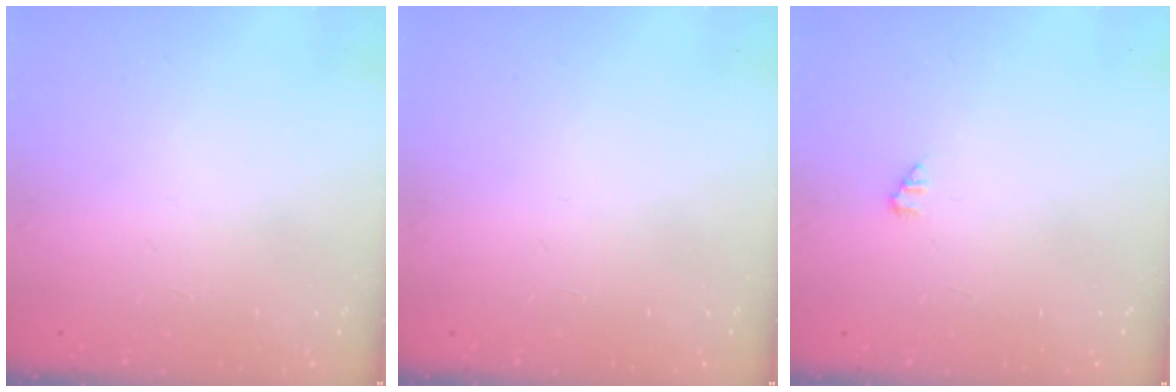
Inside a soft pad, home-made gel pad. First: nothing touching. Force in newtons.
{"total": 0.0}
{"total": 1.0, "press": 1.0, "slide": 0.2}